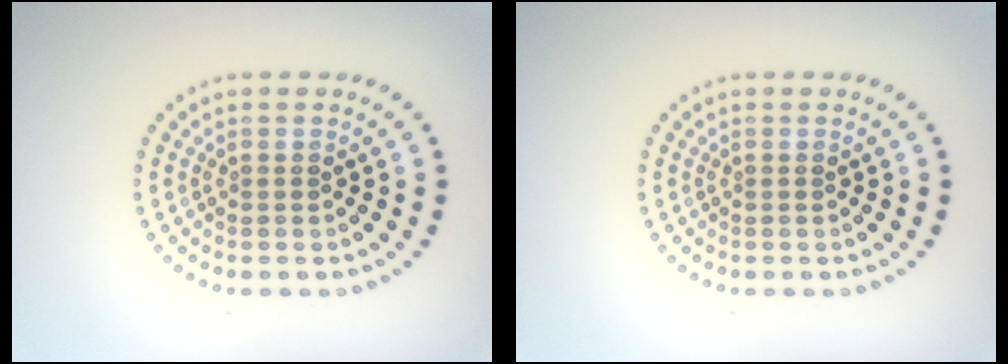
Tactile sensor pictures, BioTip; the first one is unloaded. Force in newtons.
{"total": 0.0}